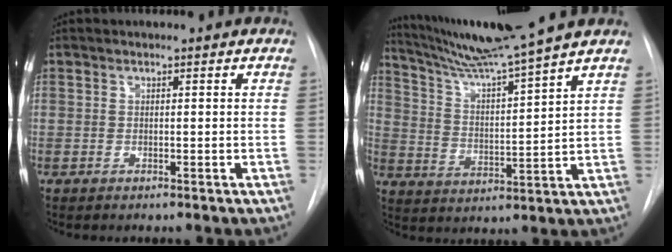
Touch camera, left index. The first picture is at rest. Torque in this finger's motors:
{"motor_torque": [0.23, -0.50, 0.20, 0.06]}